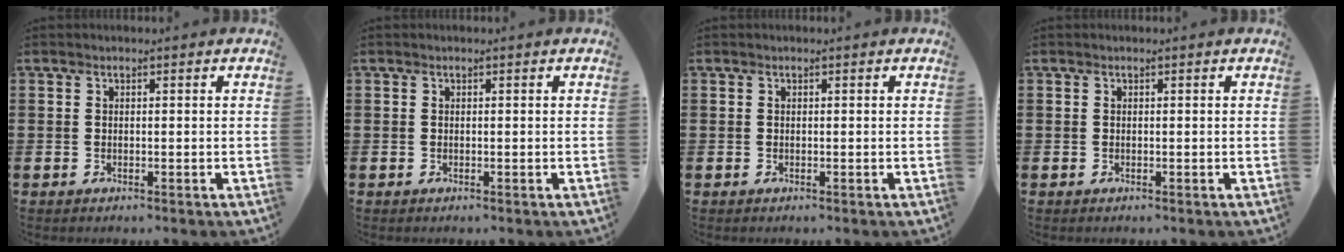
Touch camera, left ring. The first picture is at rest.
{"total": 0.0}
{"total": 0.0}
{"total": 0.0}